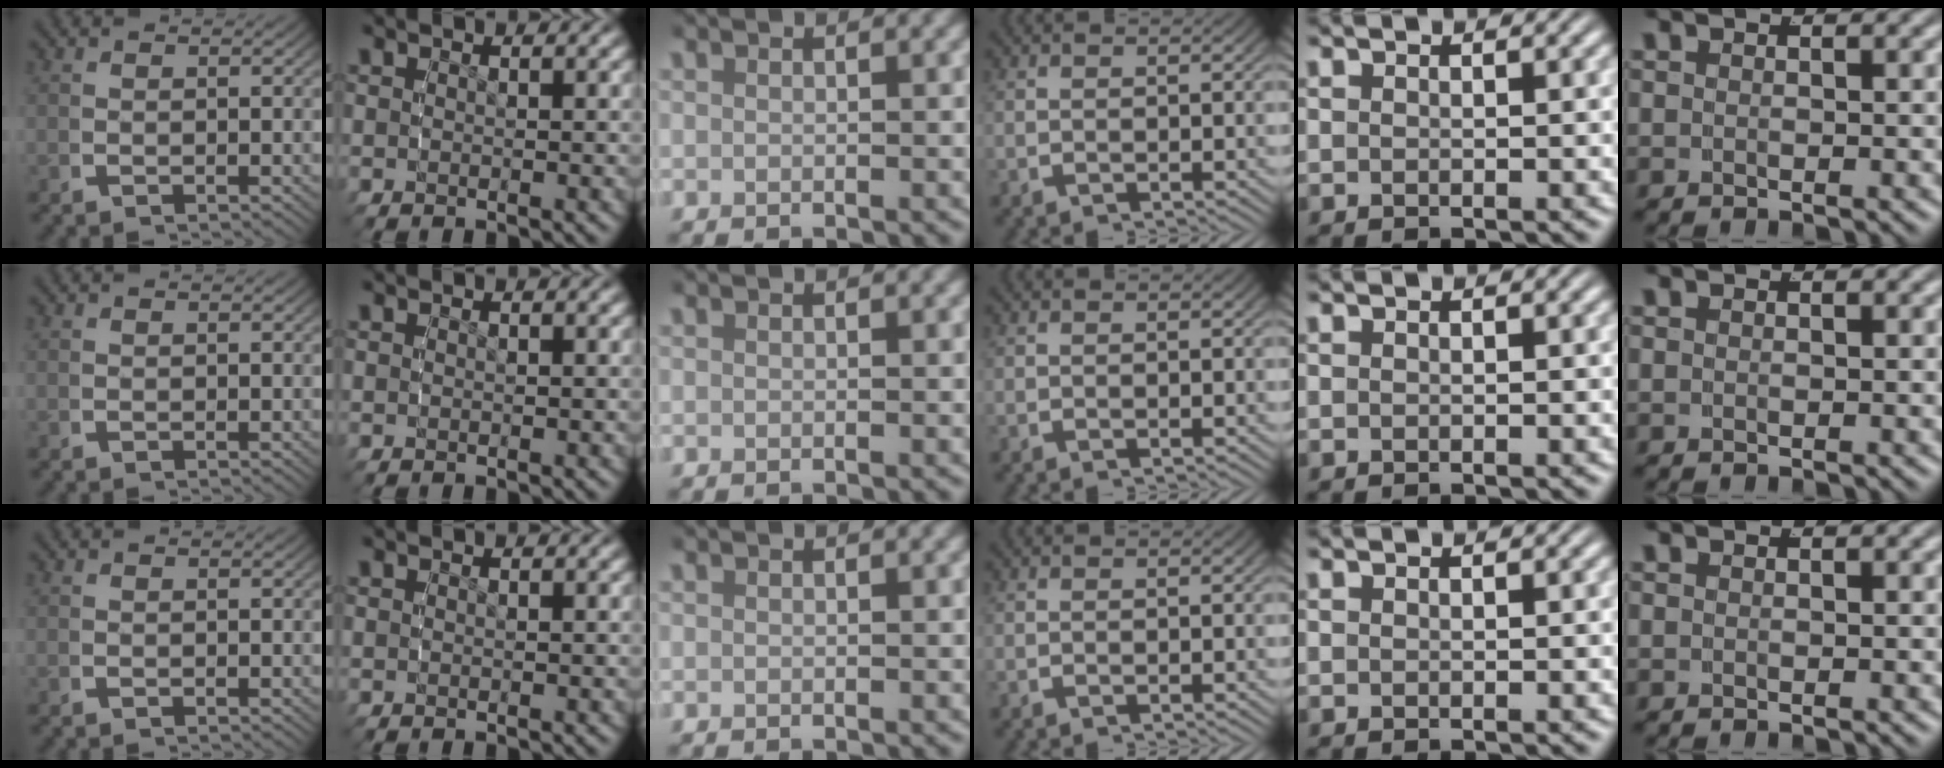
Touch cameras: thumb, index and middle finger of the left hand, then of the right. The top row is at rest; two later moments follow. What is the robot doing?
{"motion": "reach", "object": "glasses case"}